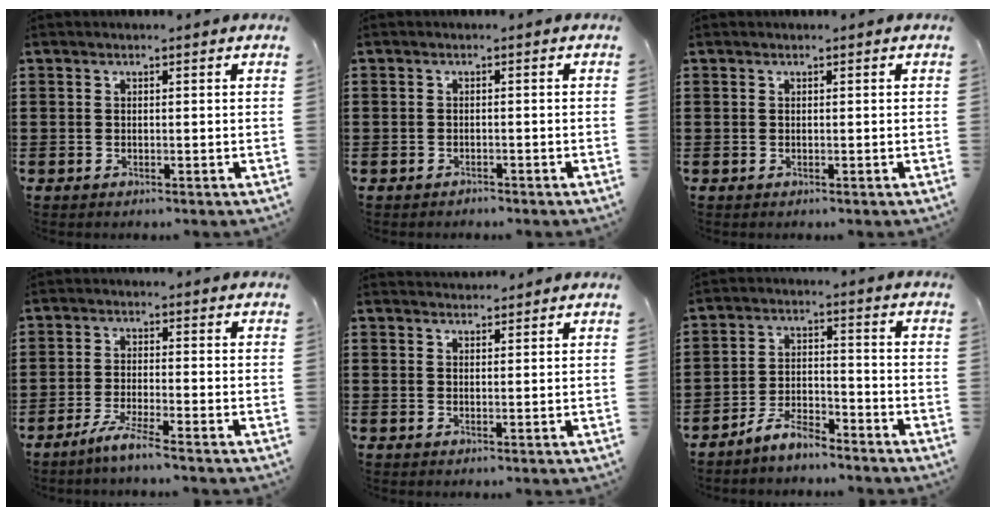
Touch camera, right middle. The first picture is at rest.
{"total": 1.0, "force": [-0.9, 0.3, -0.2], "torque": [0.001, 0.004, -0.022]}
{"total": 0.0}
{"total": 3.9, "force": [-3.0, -0.4, 2.3], "torque": [-0.052, -0.008, -0.058]}
{"total": 1.6, "force": [1.6, 0.1, -0.3], "torque": [0.001, 0.001, 0.032]}
{"total": 5.3, "force": [-4.9, 0.9, 1.6], "torque": [-0.041, 0.006, -0.102]}